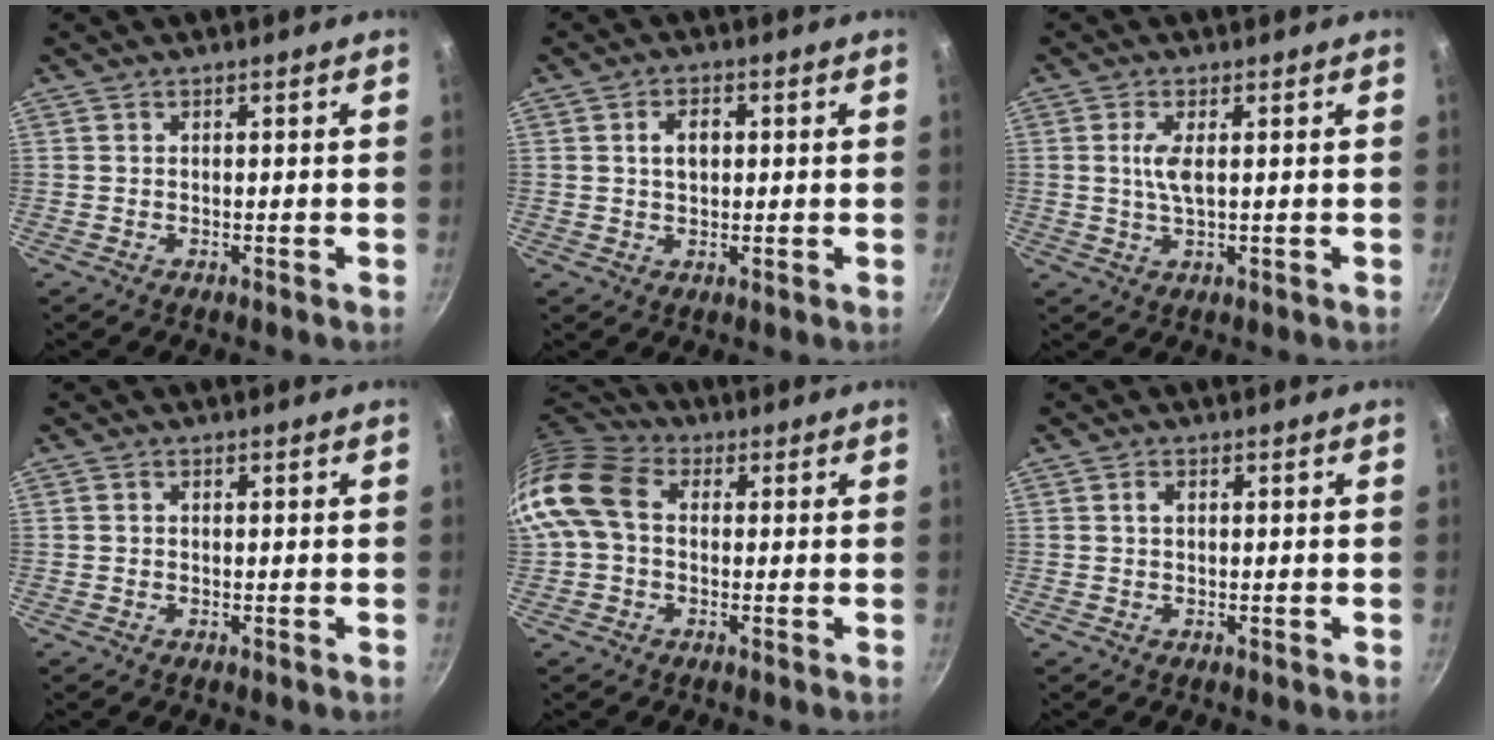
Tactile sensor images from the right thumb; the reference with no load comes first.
{"total": 4.2, "force": [0.8, 2.8, 3.1], "torque": [-0.038, 0.006, 0.013]}
{"total": 4.0, "force": [0.7, 1.3, 3.7], "torque": [-0.082, 0.000, 0.015]}
{"total": 0.5, "force": [0.0, 0.5, 0.3], "torque": [-0.005, 0.004, 0.000]}
{"total": 11.1, "force": [0.8, 8.2, 7.5], "torque": [-0.130, 0.023, -0.006]}
{"total": 1.5, "force": [0.4, 1.0, 1.1], "torque": [-0.017, 0.004, 0.006]}